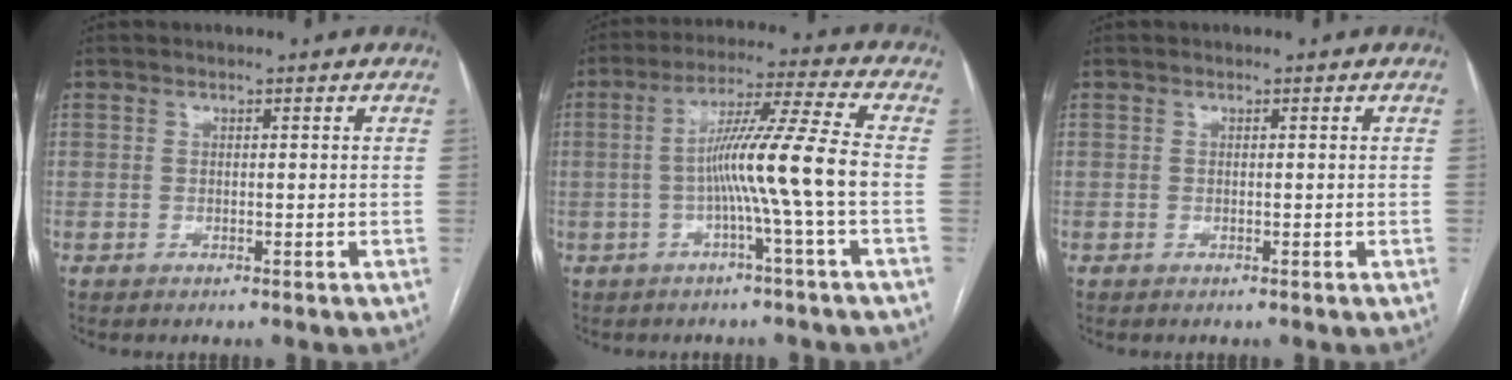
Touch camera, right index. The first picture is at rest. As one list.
[{"total": 10.4, "force": [-2.0, -2.1, 10.0], "torque": [-0.176, 0.012, -0.035]}, {"total": 0.0}]